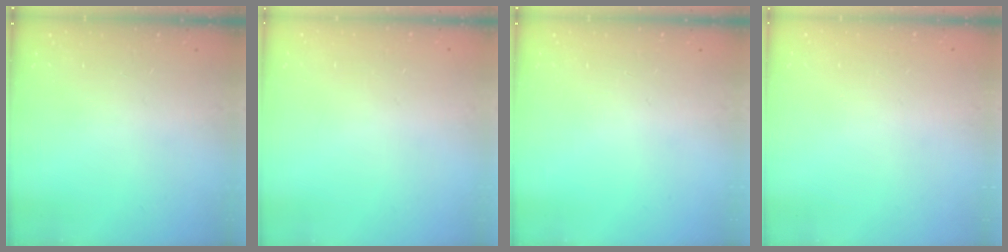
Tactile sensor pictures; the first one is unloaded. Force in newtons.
{"total": 0.0}
{"total": 0.0}
{"total": 0.0}